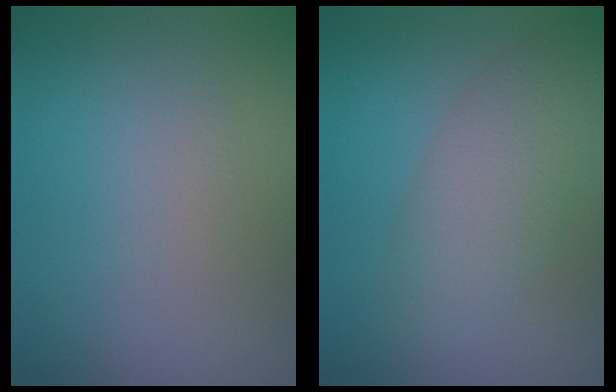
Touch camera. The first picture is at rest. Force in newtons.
{"total": 4.6, "press": 4.6, "slide": 0.2}